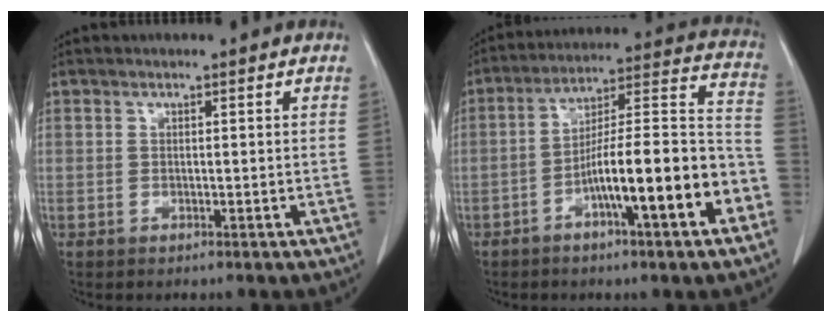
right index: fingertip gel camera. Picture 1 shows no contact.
{"total": 16.9, "force": [-6.8, 1.7, 15.4], "torque": [-0.233, 0.021, -0.106]}